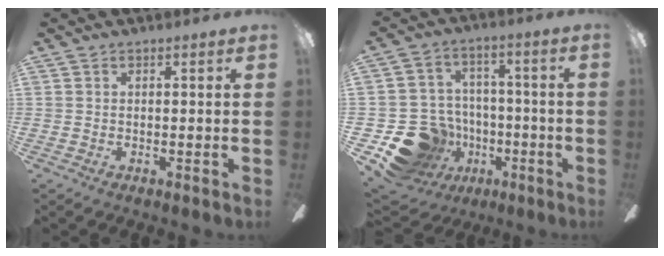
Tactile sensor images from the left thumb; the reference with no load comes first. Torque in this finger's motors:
{"motor_torque": [0.45, 1.34, -0.33, 0.17, 0.06]}